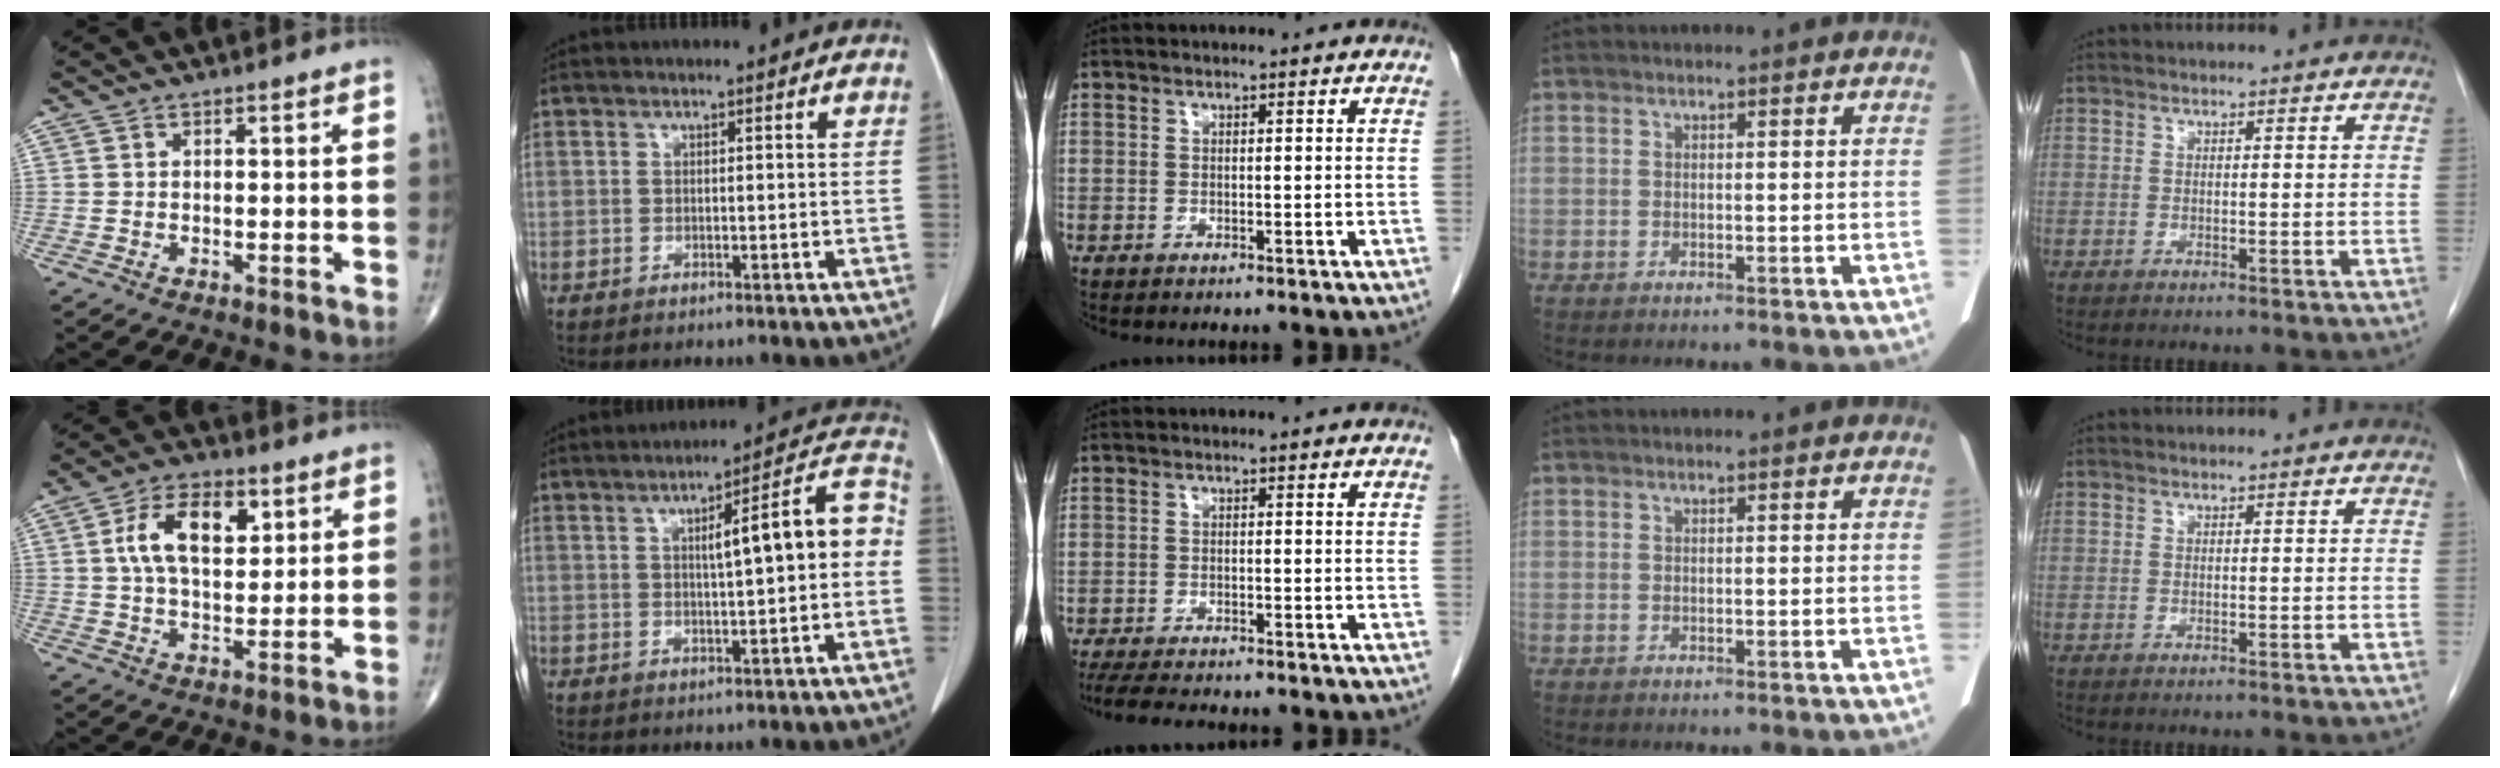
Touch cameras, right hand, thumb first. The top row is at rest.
{"thumb": {"total": 11.4, "force": [3.5, 6.2, 8.9], "torque": [-0.142, -0.003, 0.059]}, "index": {"total": 10.0, "force": [0.5, 1.4, 9.9], "torque": [-0.132, 0.033, 0.005]}, "middle": {"total": 7.7, "force": [-6.8, 1.1, 3.5], "torque": [-0.055, -0.016, -0.106]}}